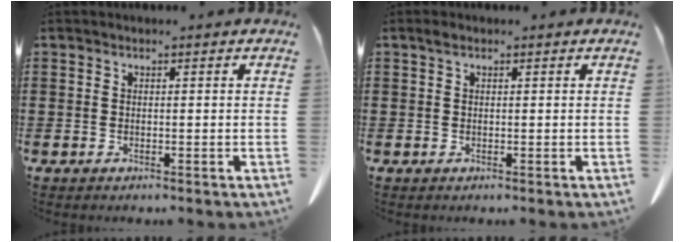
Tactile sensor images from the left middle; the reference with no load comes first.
{"total": 0.7, "force": [0.3, 0.5, 0.5], "torque": [-0.012, 0.004, 0.006]}